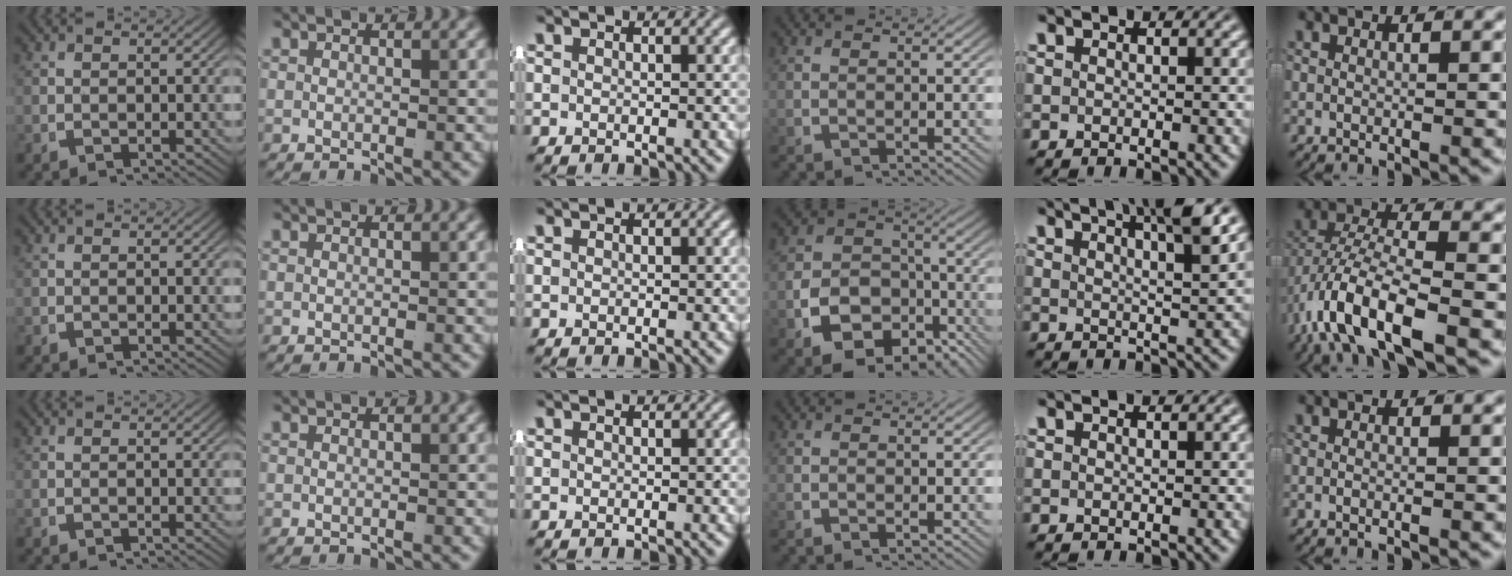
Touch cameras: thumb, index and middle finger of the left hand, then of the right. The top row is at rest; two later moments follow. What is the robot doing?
{"motion": "lift_and_place", "object": "jacket"}